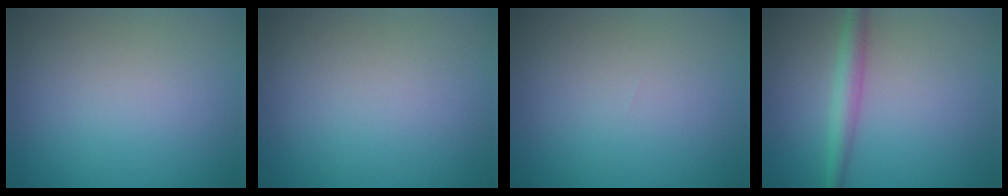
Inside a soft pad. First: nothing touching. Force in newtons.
{"total": 0.0}
{"total": 0.0}
{"total": 2.7, "press": 2.7, "slide": 0.1}